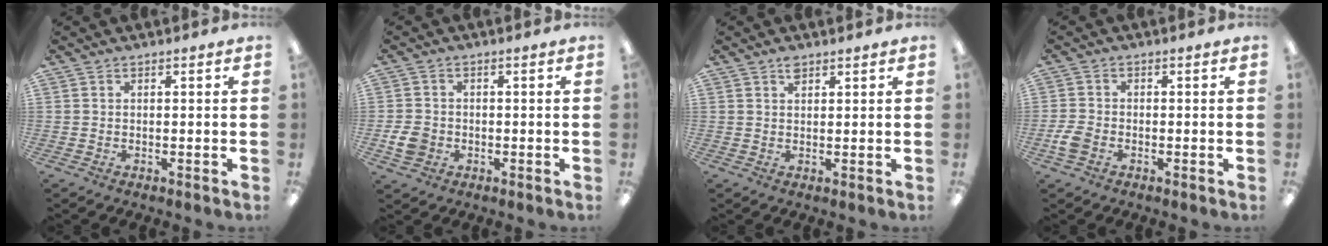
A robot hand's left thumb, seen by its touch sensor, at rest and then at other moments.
{"total": 4.6, "force": [-1.2, 3.9, 2.2], "torque": [-0.040, 0.002, -0.023]}
{"total": 2.0, "force": [1.5, 0.8, 1.0], "torque": [-0.015, -0.004, 0.026]}
{"total": 3.8, "force": [-1.6, 2.6, 2.3], "torque": [-0.049, 0.005, -0.030]}